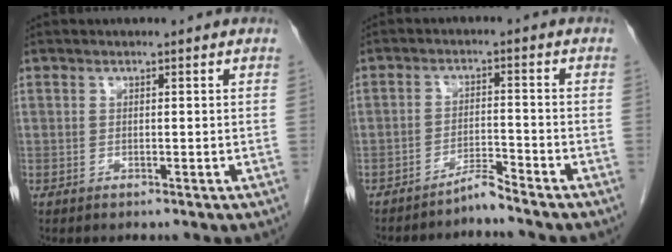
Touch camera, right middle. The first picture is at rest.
{"total": 3.1, "force": [-2.9, -0.6, 0.7], "torque": [-0.007, -0.012, -0.054]}